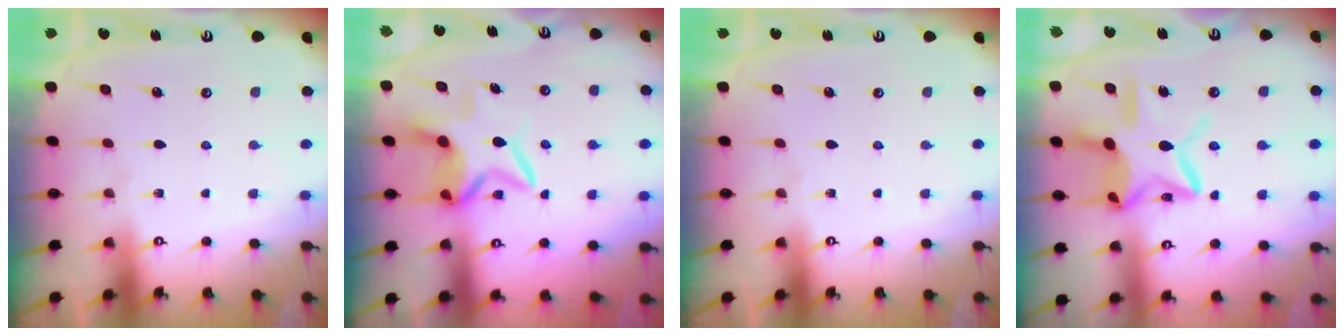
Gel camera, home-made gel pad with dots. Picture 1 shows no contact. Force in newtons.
{"total": 7.4, "press": 7.3, "slide": 0.9}
{"total": 0.0}
{"total": 15.8, "press": 15.7, "slide": 1.1}